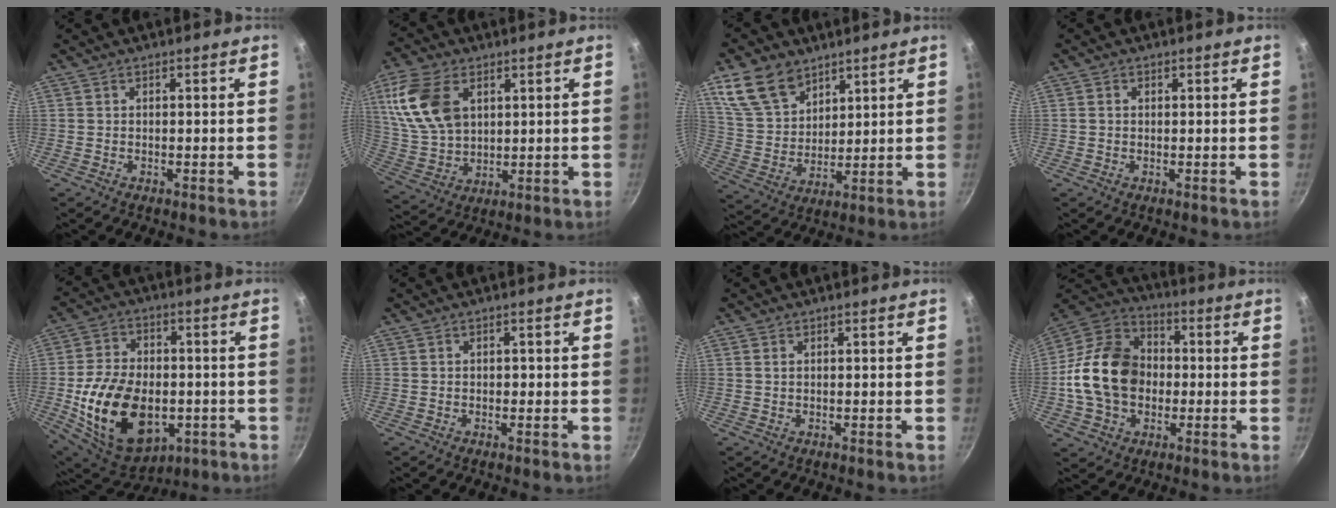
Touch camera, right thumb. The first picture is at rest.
{"total": 15.2, "force": [5.2, 9.7, 10.5], "torque": [-0.197, -0.017, 0.109]}
{"total": 12.7, "force": [7.8, 8.1, 5.8], "torque": [-0.085, -0.030, 0.162]}
{"total": 0.9, "force": [0.2, 0.8, 0.5], "torque": [-0.007, 0.005, 0.002]}
{"total": 21.8, "force": [-4.1, 14.6, 15.7], "torque": [-0.264, 0.013, -0.050]}
{"total": 0.9, "force": [0.0, 0.7, 0.5], "torque": [-0.004, 0.005, 0.000]}
{"total": 1.0, "force": [0.4, 0.6, 0.7], "torque": [-0.013, 0.002, 0.007]}
{"total": 18.2, "force": [-1.1, 13.9, 11.6], "torque": [-0.180, 0.033, -0.031]}